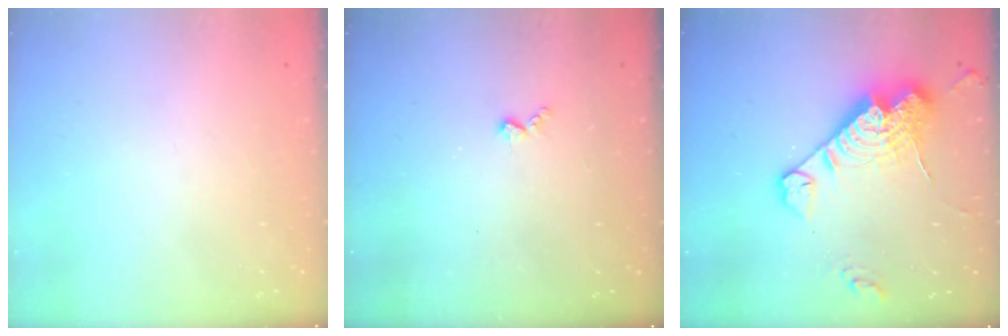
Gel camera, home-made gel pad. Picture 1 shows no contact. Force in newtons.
{"total": 3.7, "press": 3.6, "slide": 0.5}
{"total": 19.0, "press": 18.9, "slide": 1.7}